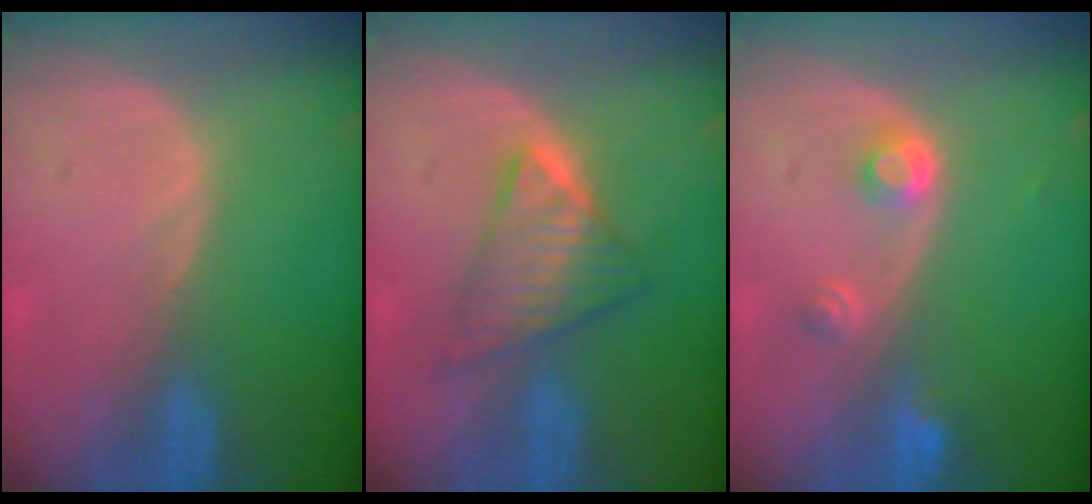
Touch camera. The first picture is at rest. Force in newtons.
{"total": 5.9, "press": 5.9, "slide": 0.7}
{"total": 3.0, "press": 2.8, "slide": 0.9}